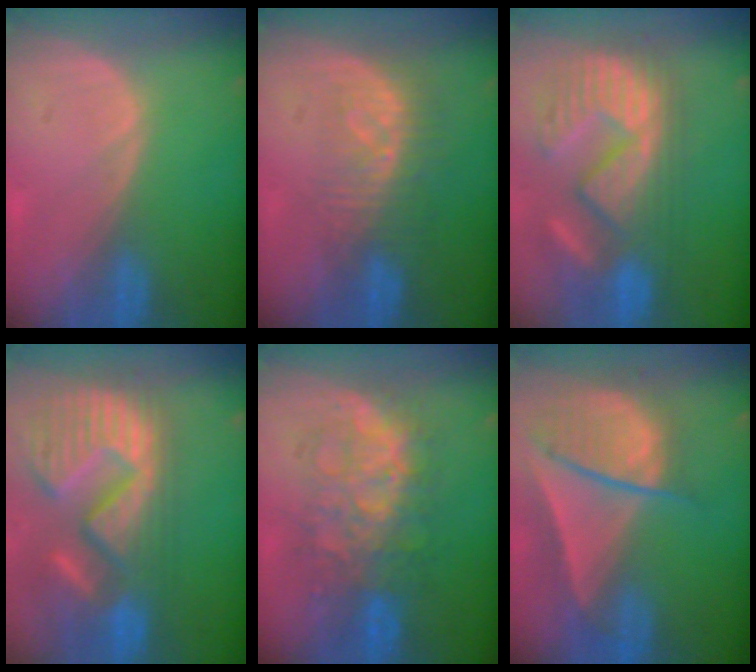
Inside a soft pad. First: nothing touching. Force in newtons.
{"total": 8.4, "press": 7.4, "slide": 3.9}
{"total": 12.3, "press": 11.6, "slide": 4.0}
{"total": 15.2, "press": 12.6, "slide": 8.4}
{"total": 8.9, "press": 8.9, "slide": 0.4}
{"total": 9.4, "press": 8.1, "slide": 4.7}